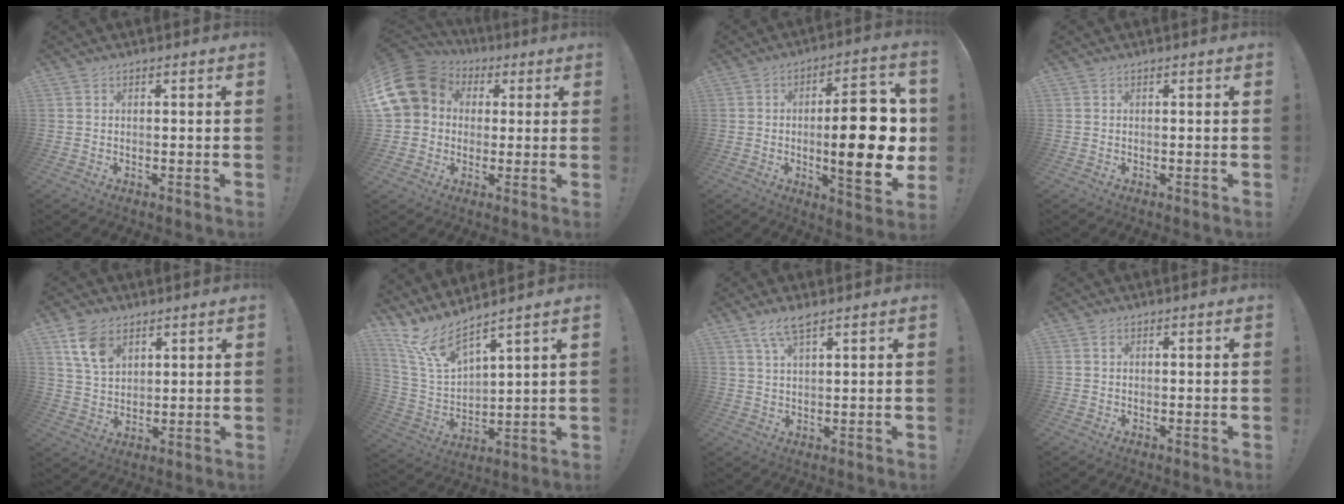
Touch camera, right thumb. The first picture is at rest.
{"total": 15.7, "force": [3.8, 12.9, 8.1], "torque": [-0.145, -0.011, 0.076]}
{"total": 20.6, "force": [-0.4, 6.0, 19.7], "torque": [-0.268, -0.006, -0.003]}
{"total": 0.0}
{"total": 9.3, "force": [5.2, 5.9, 5.0], "torque": [-0.091, -0.013, 0.102]}
{"total": 11.6, "force": [9.5, 3.2, 6.0], "torque": [-0.143, -0.070, 0.176]}
{"total": 5.2, "force": [3.6, 1.1, 3.6], "torque": [-0.074, -0.011, 0.066]}
{"total": 0.6, "force": [0.2, 0.5, 0.2], "torque": [-0.002, 0.000, 0.003]}